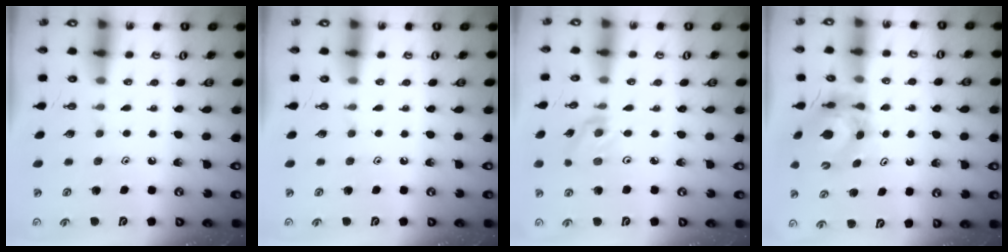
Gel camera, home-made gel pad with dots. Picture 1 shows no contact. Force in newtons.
{"total": 0.0}
{"total": 2.1, "press": 2.0, "slide": 0.4}
{"total": 5.3, "press": 5.3, "slide": 0.6}